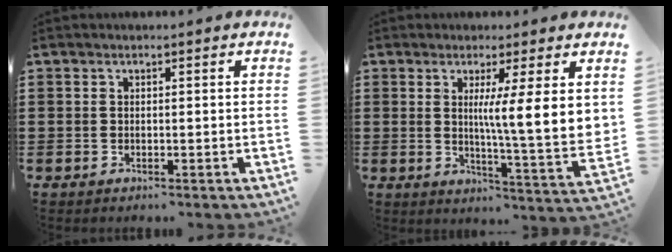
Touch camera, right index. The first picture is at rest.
{"total": 7.9, "force": [3.0, 0.0, 7.3], "torque": [-0.123, -0.028, 0.043]}